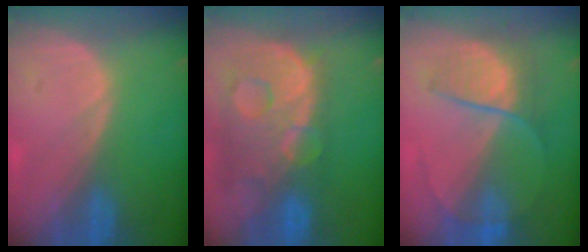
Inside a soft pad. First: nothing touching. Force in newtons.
{"total": 13.8, "press": 11.2, "slide": 8.0}
{"total": 6.6, "press": 6.5, "slide": 1.5}